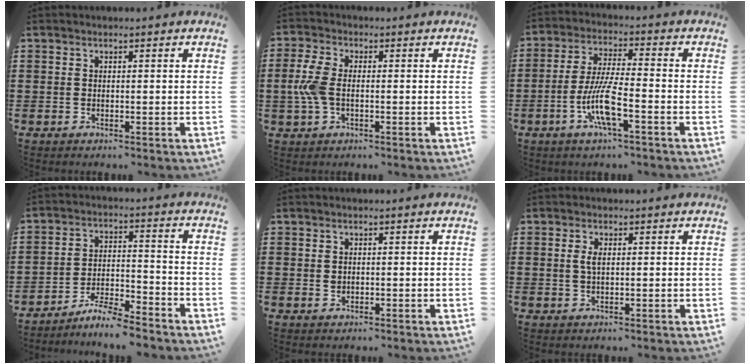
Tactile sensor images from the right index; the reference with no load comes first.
{"total": 5.4, "force": [-0.4, 2.9, 4.5], "torque": [-0.121, -0.005, -0.017]}
{"total": 8.7, "force": [-3.5, 1.6, 7.8], "torque": [-0.173, -0.013, -0.074]}
{"total": 5.8, "force": [-5.5, -0.2, 1.8], "torque": [-0.038, -0.002, -0.109]}
{"total": 0.8, "force": [0.1, 0.7, 0.4], "torque": [-0.011, 0.005, 0.002]}
{"total": 2.2, "force": [0.4, 0.9, 2.0], "torque": [-0.042, 0.006, 0.005]}